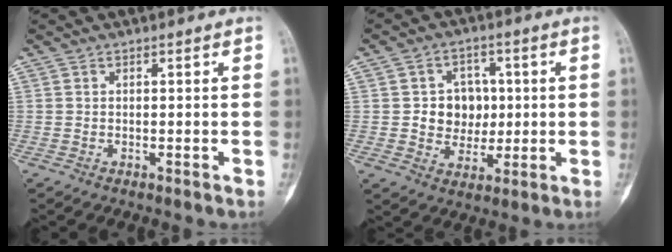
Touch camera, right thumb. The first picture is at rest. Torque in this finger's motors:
{"motor_torque": [0.37, 1.14, 0.27, 0.27, 0.00]}